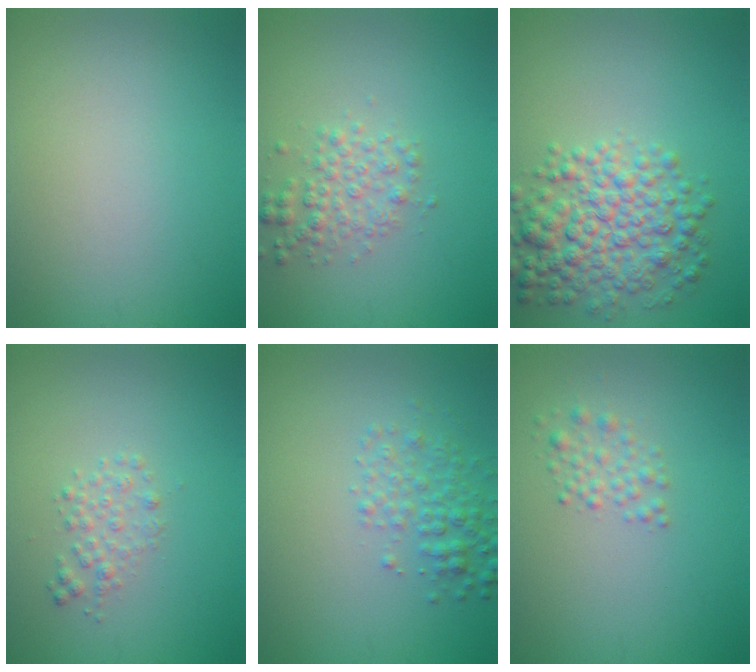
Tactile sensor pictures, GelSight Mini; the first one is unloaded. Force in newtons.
{"total": 2.5, "press": 2.5, "slide": 0.0}
{"total": 6.3, "press": 6.3, "slide": 0.1}
{"total": 1.5, "press": 1.5, "slide": 0.0}
{"total": 2.6, "press": 2.6, "slide": 0.1}
{"total": 1.7, "press": 1.7, "slide": 0.0}